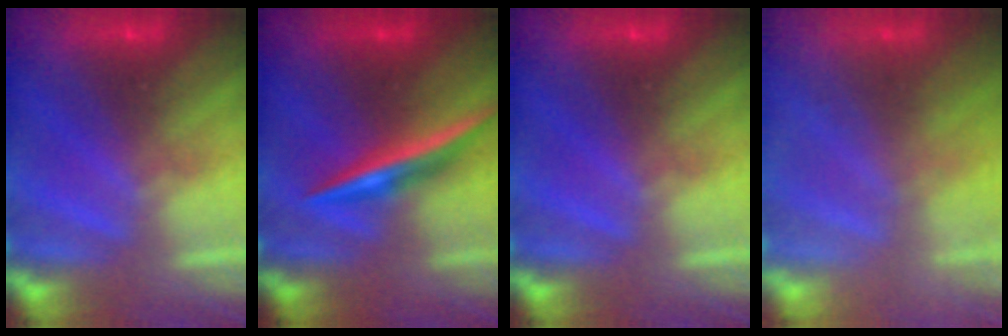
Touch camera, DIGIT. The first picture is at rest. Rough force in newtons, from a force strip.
{"total": 1.9}
{"total": 0.0}
{"total": 2.2}